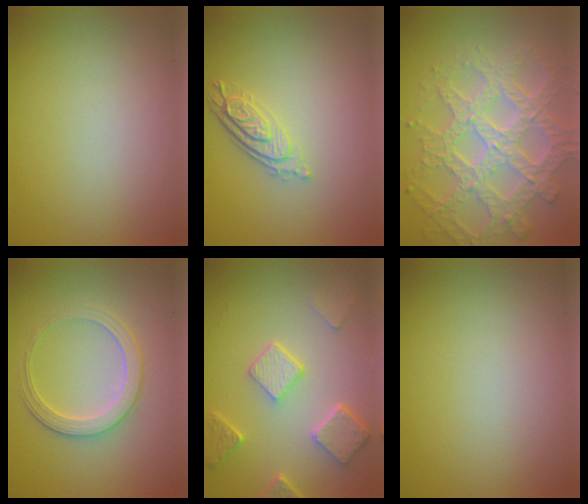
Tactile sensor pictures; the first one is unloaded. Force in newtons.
{"total": 3.4, "press": 2.6, "slide": 2.2}
{"total": 7.7, "press": 5.8, "slide": 5.1}
{"total": 2.8, "press": 2.8, "slide": 0.3}
{"total": 5.0, "press": 3.9, "slide": 3.1}
{"total": 0.0}